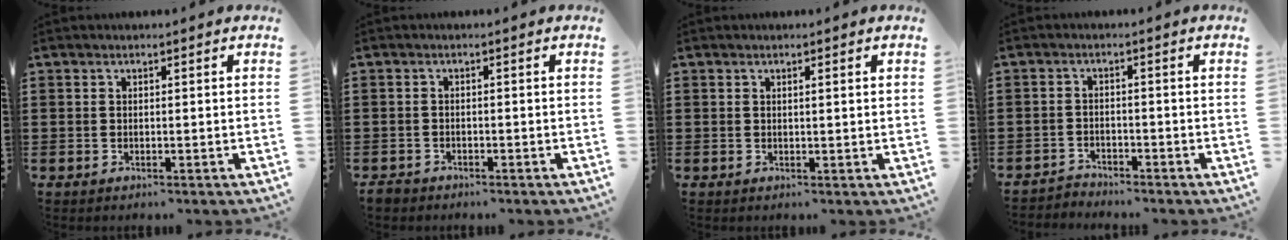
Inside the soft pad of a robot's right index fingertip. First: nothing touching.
{"total": 1.3, "force": [-1.2, 0.6, 0.0], "torque": [-0.012, 0.000, -0.029]}
{"total": 0.7, "force": [0.3, 0.0, 0.7], "torque": [-0.012, 0.001, 0.005]}
{"total": 2.2, "force": [-2.2, 0.3, -0.2], "torque": [-0.004, 0.003, -0.049]}